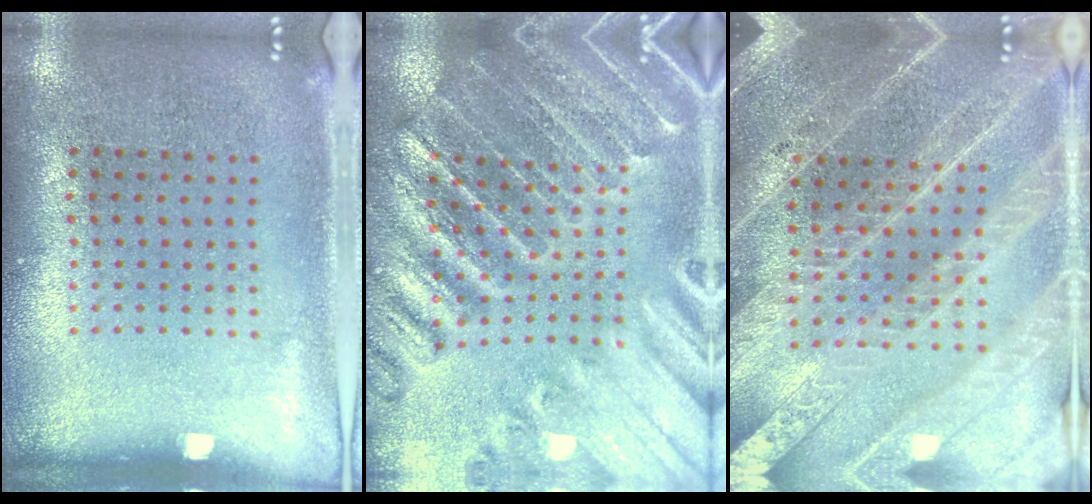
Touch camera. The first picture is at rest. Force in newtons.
{"total": 2.8, "press": 2.8, "slide": 0.4}
{"total": 4.0, "press": 3.7, "slide": 1.5}